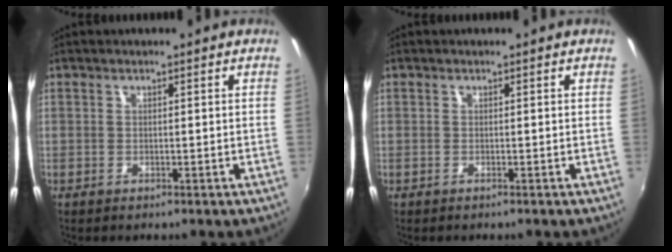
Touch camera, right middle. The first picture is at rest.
{"total": 0.0}